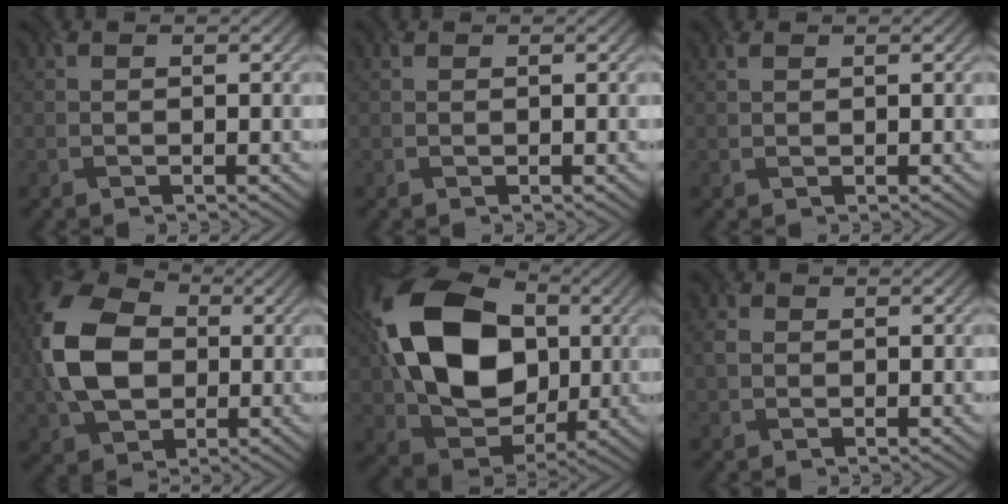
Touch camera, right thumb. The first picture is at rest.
{"total": 0.0}
{"total": 0.7, "force": [0.5, 0.2, 0.5], "torque": [-0.011, 0.002, 0.008]}
{"total": 12.1, "force": [0.1, 8.7, 8.4], "torque": [-0.213, -0.002, -0.001]}
{"total": 17.1, "force": [2.4, 12.2, 11.6], "torque": [-0.242, 0.006, 0.044]}
{"total": 0.9, "force": [0.2, 0.8, 0.5], "torque": [-0.011, 0.002, 0.002]}